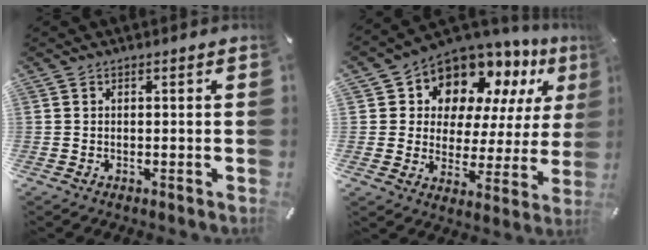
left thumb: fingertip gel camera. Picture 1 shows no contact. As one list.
[{"total": 11.0, "force": [9.0, 6.3, 1.2], "torque": [-0.039, -0.090, 0.164]}]